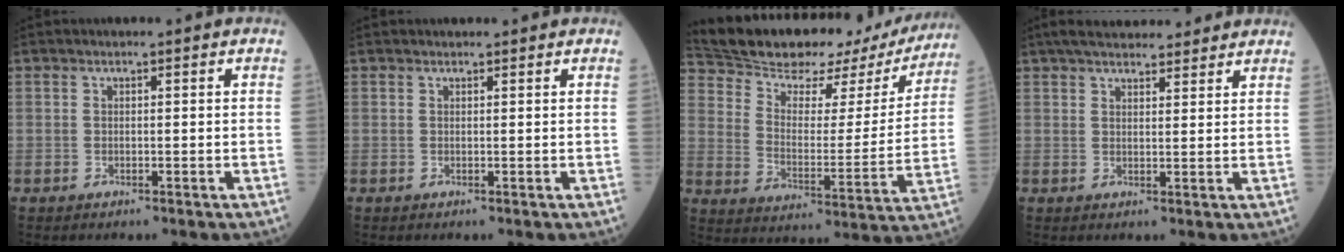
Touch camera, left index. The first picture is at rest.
{"total": 1.2, "force": [1.1, 0.4, 0.2], "torque": [-0.010, 0.009, 0.012]}
{"total": 24.4, "force": [21.3, 7.3, 9.3], "torque": [-0.153, -0.007, 0.288]}
{"total": 12.0, "force": [10.4, 2.9, 5.2], "torque": [-0.068, 0.031, 0.140]}